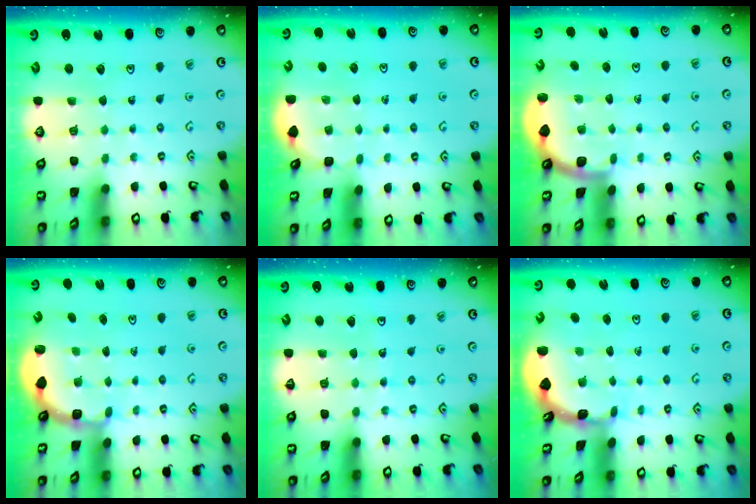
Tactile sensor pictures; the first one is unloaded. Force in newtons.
{"total": 0.9, "press": 0.9, "slide": 0.1}
{"total": 1.8, "press": 1.7, "slide": 0.0}
{"total": 2.7, "press": 2.3, "slide": 1.4}
{"total": 2.8, "press": 2.8, "slide": 0.3}
{"total": 1.7, "press": 1.6, "slide": 0.1}